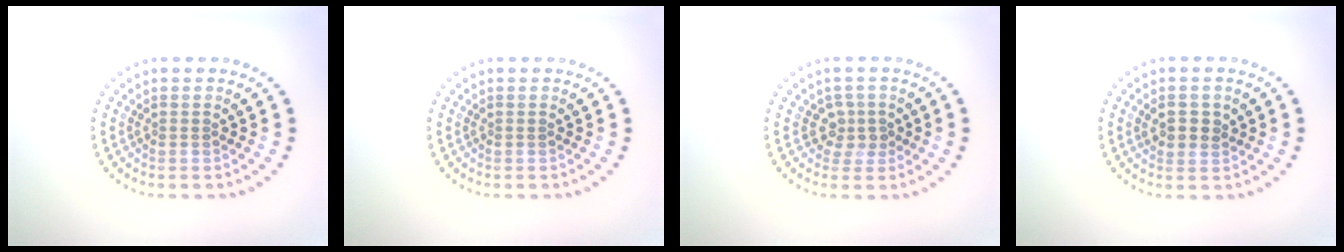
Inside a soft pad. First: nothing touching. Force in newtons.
{"total": 0.0}
{"total": 1.8, "press": 1.3, "slide": 1.3}
{"total": 2.4, "press": 2.3, "slide": 0.6}